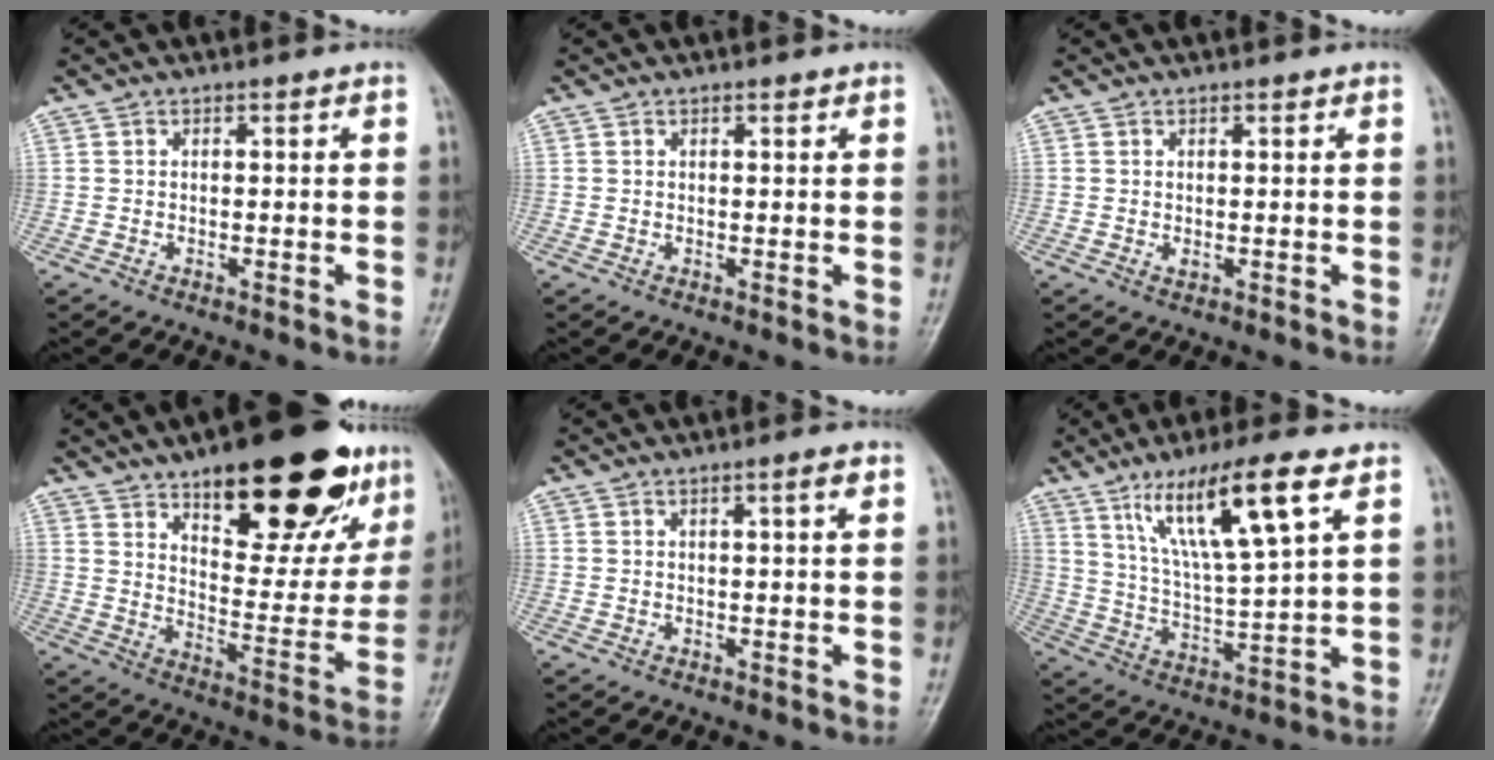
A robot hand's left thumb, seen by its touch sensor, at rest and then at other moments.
{"total": 0.8, "force": [0.6, 0.3, 0.4], "torque": [-0.007, -0.004, 0.008]}
{"total": 1.2, "force": [0.6, 0.7, 0.8], "torque": [-0.009, -0.004, 0.010]}
{"total": 27.4, "force": [16.3, 10.5, 19.4], "torque": [-0.225, -0.058, 0.239]}
{"total": 2.0, "force": [1.0, 0.1, 1.7], "torque": [-0.030, -0.002, 0.015]}
{"total": 15.2, "force": [8.0, 2.3, 12.7], "torque": [-0.229, -0.031, 0.152]}